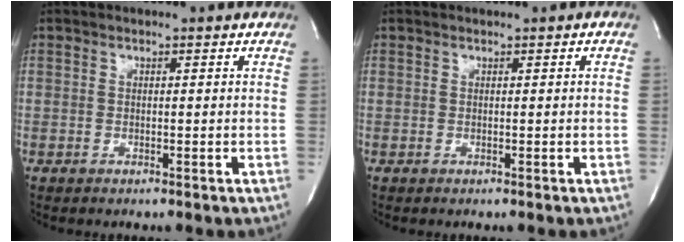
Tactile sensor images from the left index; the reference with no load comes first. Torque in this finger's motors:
{"motor_torque": [0.18, -0.15, 0.07, 0.03]}